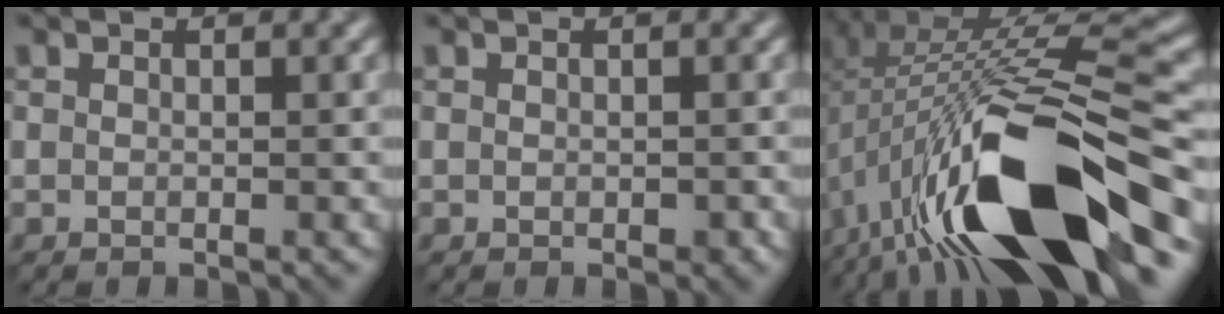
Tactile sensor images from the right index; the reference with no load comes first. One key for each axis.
{"total": 0.6, "fx": -0.4, "fy": 0.4, "fz": 0.3, "tx": -0.005, "ty": -0.002, "tz": -0.001}
{"total": 16.7, "fx": -5.8, "fy": 6.2, "fz": 14.4, "tx": -0.241, "ty": 0.009, "tz": -0.094}